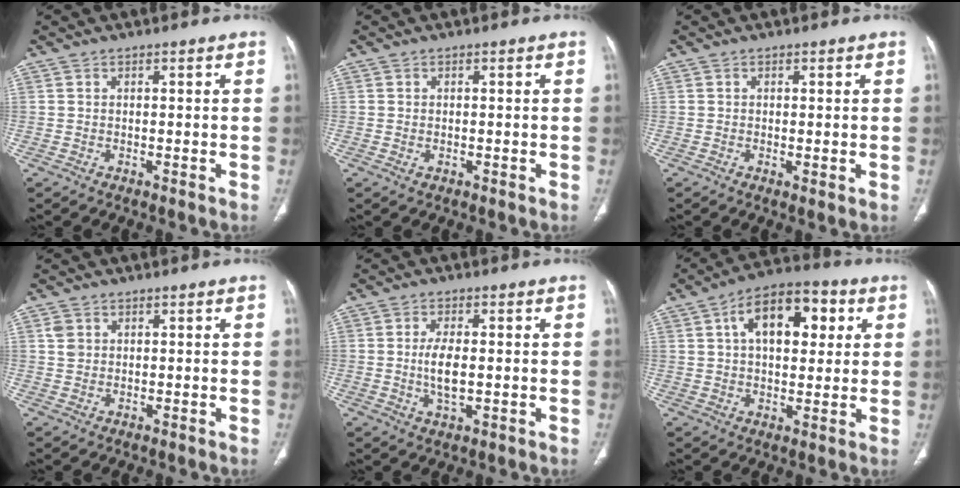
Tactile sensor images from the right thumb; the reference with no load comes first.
{"total": 0.7, "force": [-0.2, 0.5, 0.5], "torque": [-0.013, 0.004, 0.002]}
{"total": 1.1, "force": [-0.1, 0.3, 1.1], "torque": [-0.025, -0.007, -0.001]}
{"total": 2.0, "force": [0.7, 1.7, 0.9], "torque": [-0.015, 0.000, 0.016]}
{"total": 5.5, "force": [-0.3, 2.5, 4.9], "torque": [-0.096, -0.005, -0.004]}
{"total": 14.5, "force": [4.4, 8.2, 11.2], "torque": [-0.143, 0.014, 0.065]}